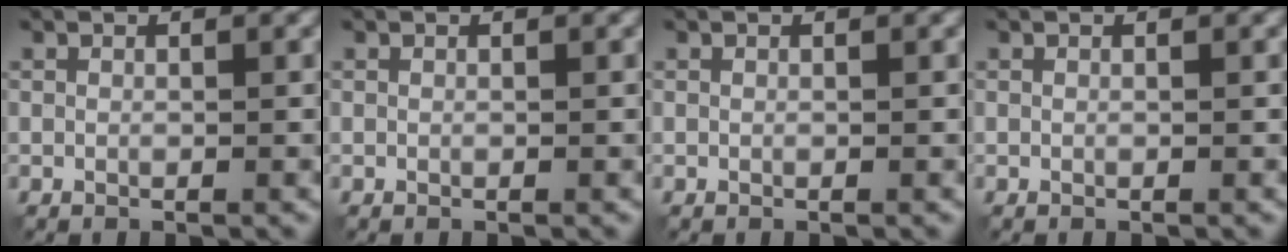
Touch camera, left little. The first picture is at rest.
{"total": 0.0}
{"total": 0.0}
{"total": 0.0}